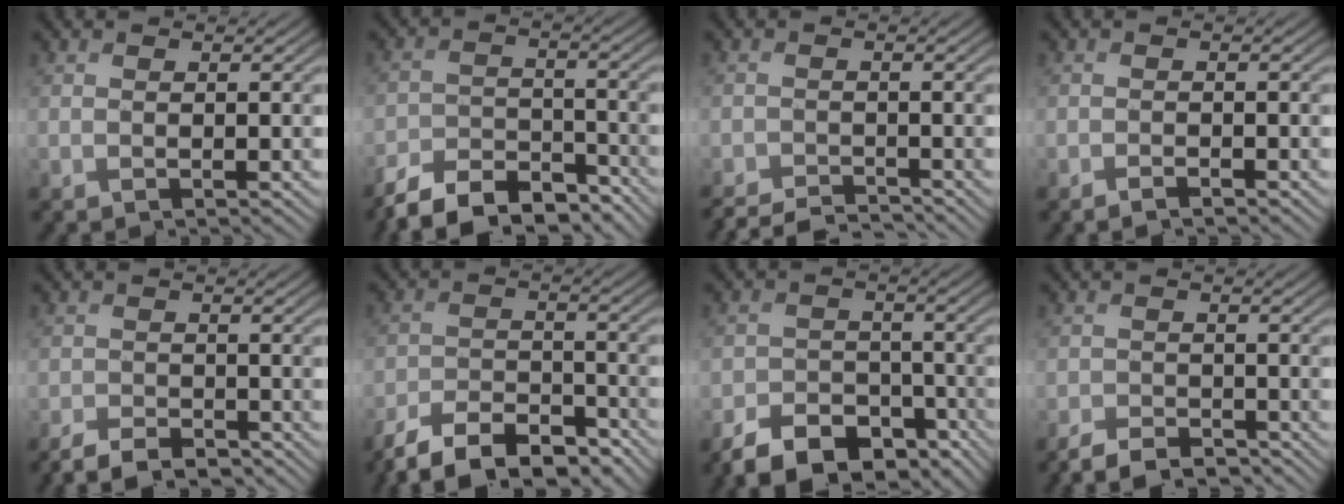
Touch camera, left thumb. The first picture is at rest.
{"total": 10.2, "force": [-8.8, 3.9, 3.3], "torque": [-0.051, -0.020, -0.150]}
{"total": 4.3, "force": [-4.1, 1.0, 0.9], "torque": [-0.009, -0.008, -0.079]}
{"total": 1.2, "force": [-1.0, 0.7, 0.3], "torque": [0.002, -0.001, -0.020]}
{"total": 3.9, "force": [-3.2, 1.8, 1.3], "torque": [-0.016, -0.009, -0.061]}
{"total": 9.7, "force": [-7.9, 3.8, 4.0], "torque": [-0.061, -0.008, -0.146]}
{"total": 7.8, "force": [-5.5, 4.7, 2.9], "torque": [-0.042, -0.017, -0.099]}
{"total": 4.3, "force": [-3.6, 1.7, 1.3], "torque": [-0.014, -0.008, -0.068]}